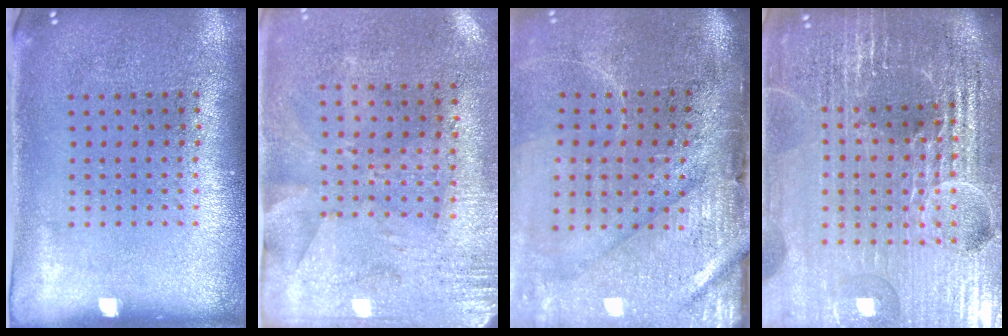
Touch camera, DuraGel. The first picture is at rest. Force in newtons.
{"total": 2.8, "press": 2.3, "slide": 1.7}
{"total": 4.2, "press": 3.6, "slide": 2.3}
{"total": 6.6, "press": 5.8, "slide": 3.2}